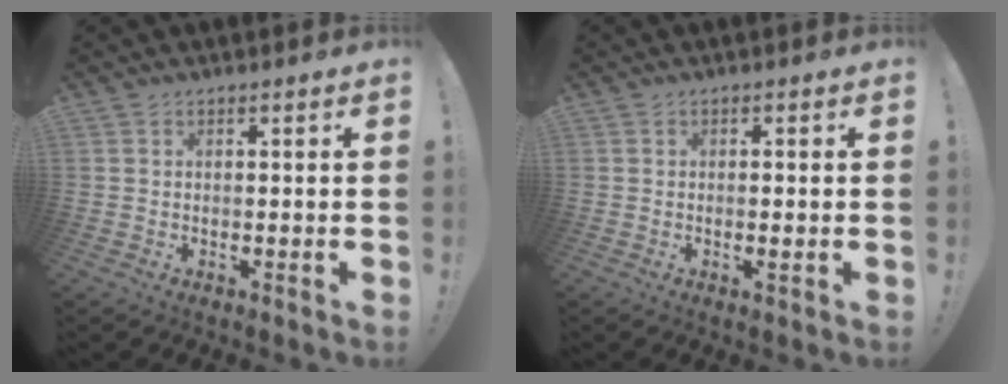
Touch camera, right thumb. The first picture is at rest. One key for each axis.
{"total": 1.2, "fx": -0.4, "fy": 0.0, "fz": 1.1, "tx": -0.018, "ty": -0.002, "tz": -0.007}